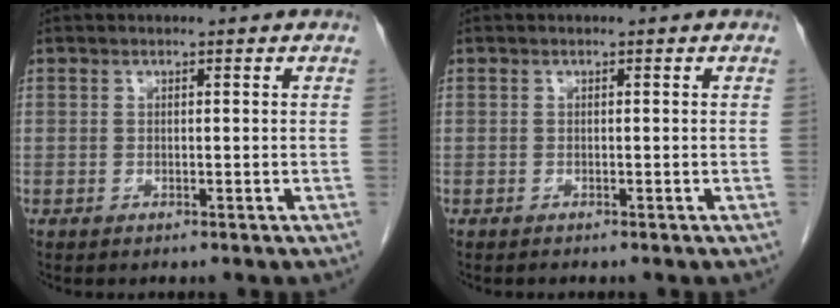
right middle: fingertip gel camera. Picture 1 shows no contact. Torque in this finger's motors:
{"motor_torque": [-0.05, 0.10, -0.04, 0.00]}